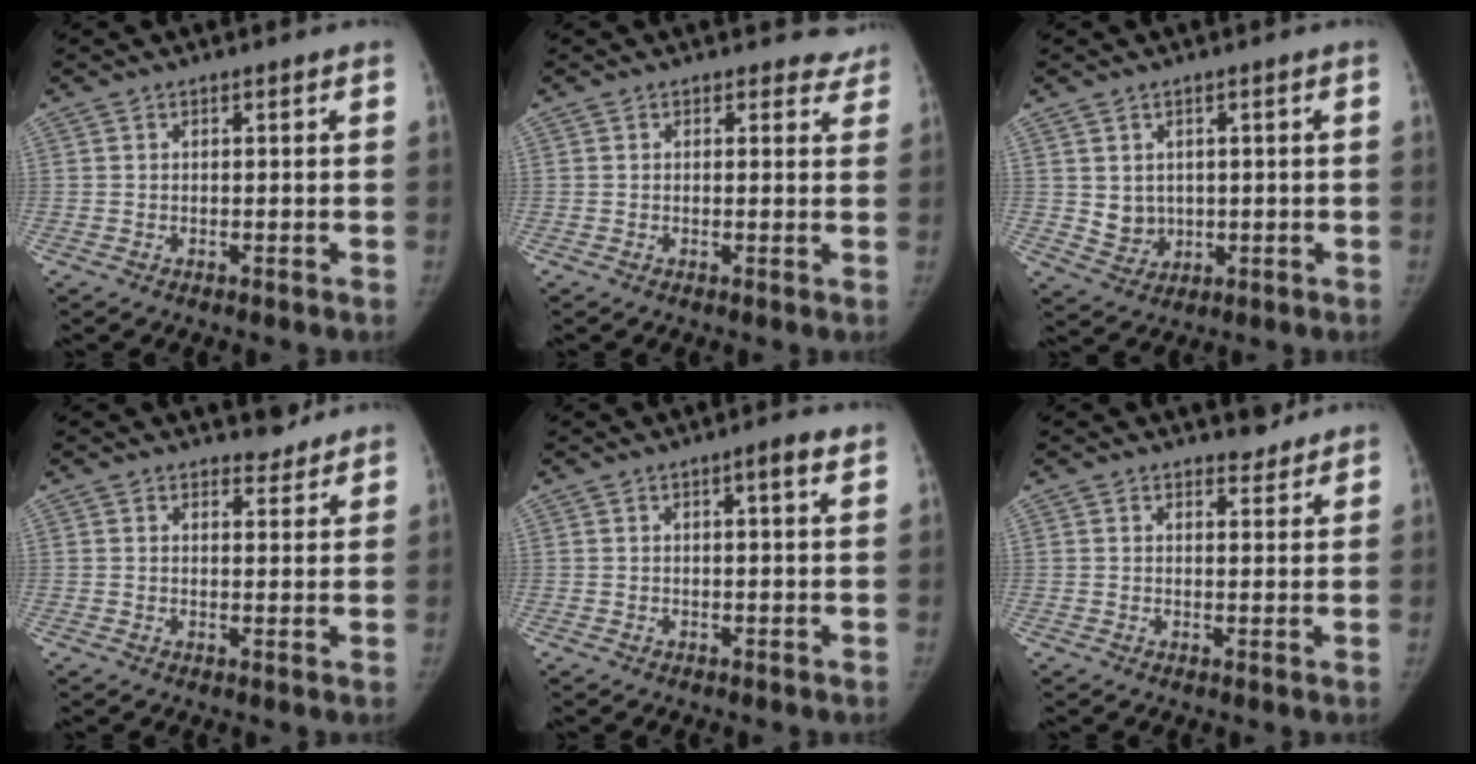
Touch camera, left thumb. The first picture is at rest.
{"total": 4.0, "force": [3.5, 1.9, -0.3], "torque": [0.039, -0.020, 0.017]}
{"total": 4.5, "force": [0.7, 4.0, 2.0], "torque": [-0.017, -0.009, 0.025]}
{"total": 3.2, "force": [2.9, 1.2, 0.3], "torque": [0.013, -0.024, 0.036]}
{"total": 3.0, "force": [1.6, 0.3, 2.5], "torque": [-0.035, -0.005, 0.021]}
{"total": 2.9, "force": [2.6, 1.1, 0.3], "torque": [0.011, -0.021, 0.032]}